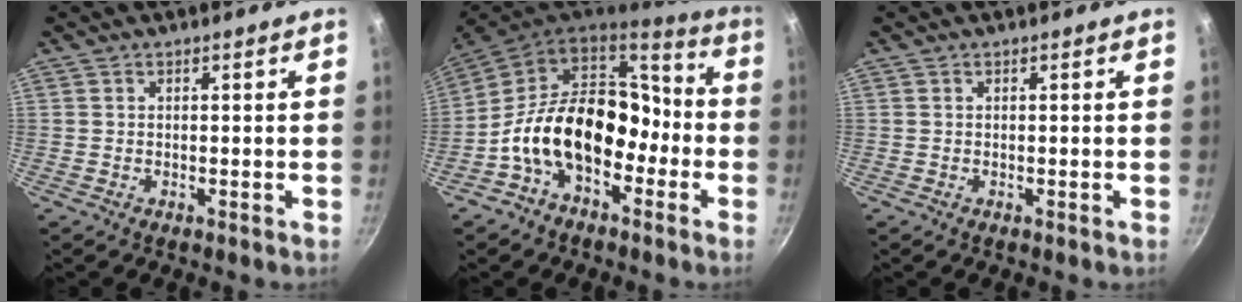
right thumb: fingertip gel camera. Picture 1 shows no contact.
{"total": 19.6, "force": [-4.9, 13.1, 13.7], "torque": [-0.191, 0.072, -0.097]}
{"total": 0.0}